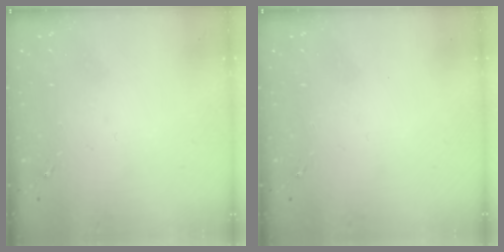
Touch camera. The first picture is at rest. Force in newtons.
{"total": 0.0}